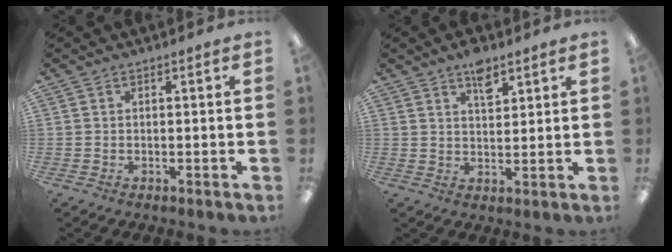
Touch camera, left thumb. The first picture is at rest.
{"total": 6.2, "force": [4.2, 3.0, 3.4], "torque": [-0.044, -0.019, 0.071]}